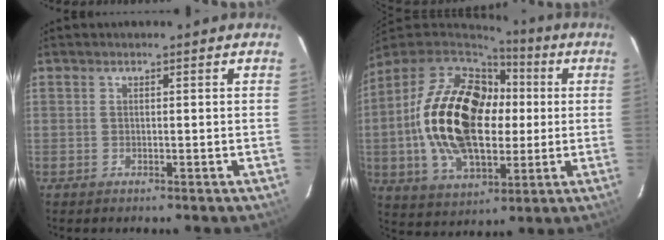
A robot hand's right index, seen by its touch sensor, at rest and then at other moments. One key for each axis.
{"total": 24.7, "fx": 1.0, "fy": 15.0, "fz": 19.6, "tx": -0.404, "ty": 0.018, "tz": 0.023}